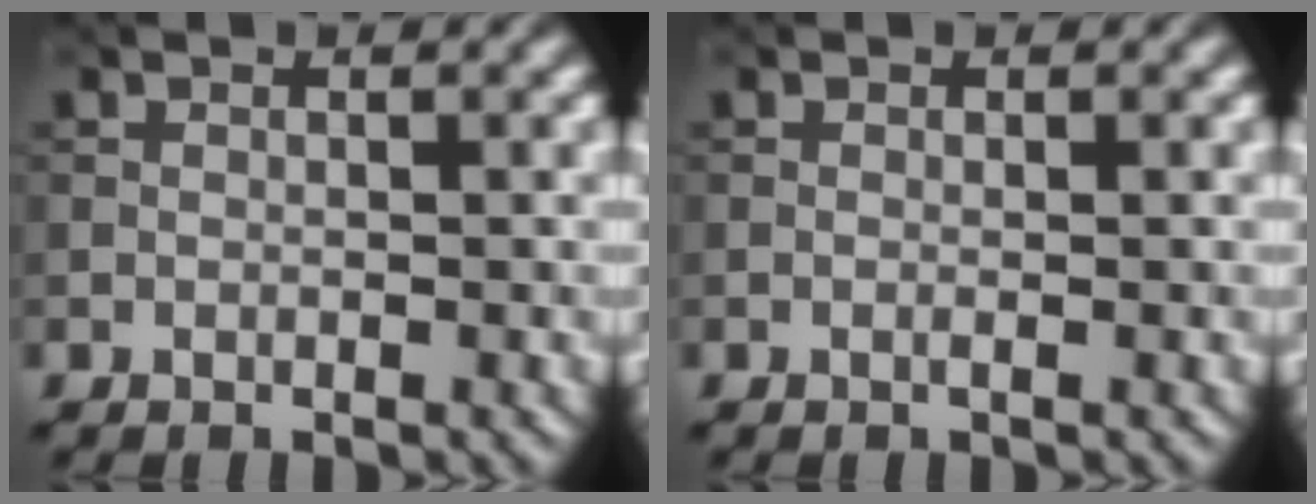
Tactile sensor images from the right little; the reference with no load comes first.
{"total": 0.0}